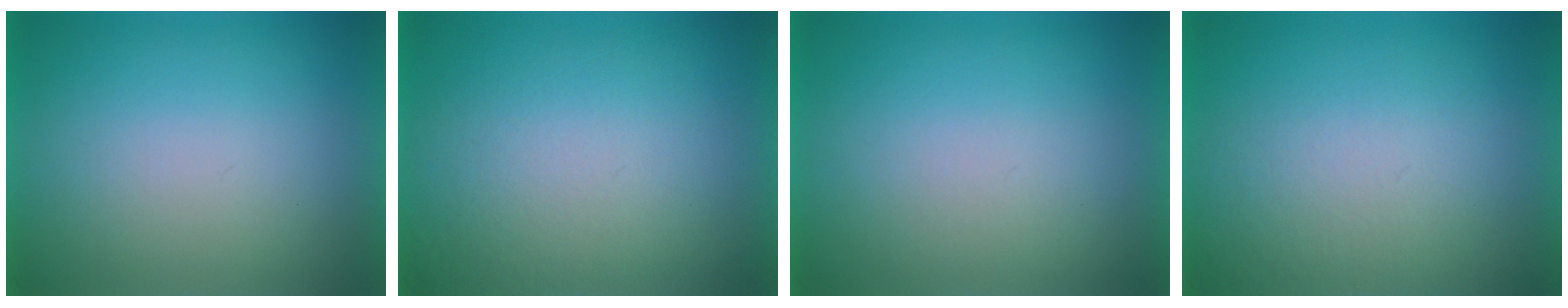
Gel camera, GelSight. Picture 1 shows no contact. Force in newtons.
{"total": 3.8}
{"total": 1.2}
{"total": 4.3}